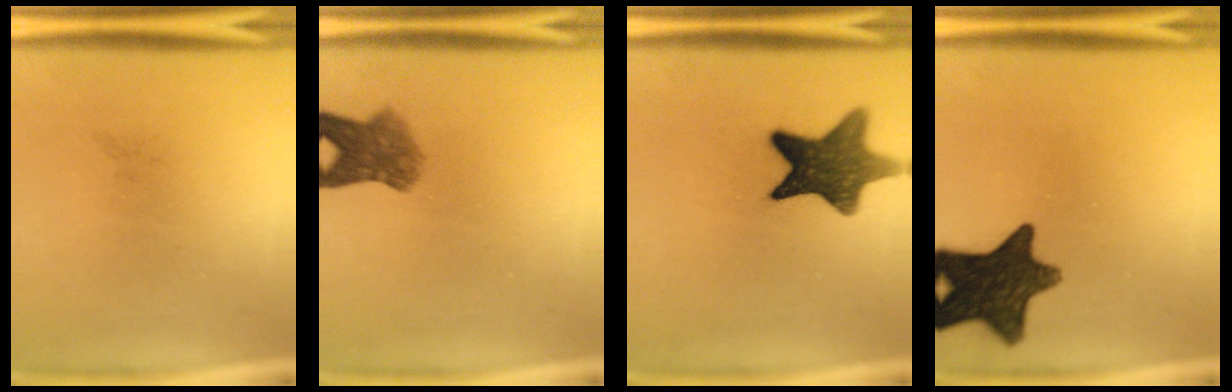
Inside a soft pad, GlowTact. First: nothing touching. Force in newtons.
{"total": 5.2}
{"total": 12.3}
{"total": 14.3}